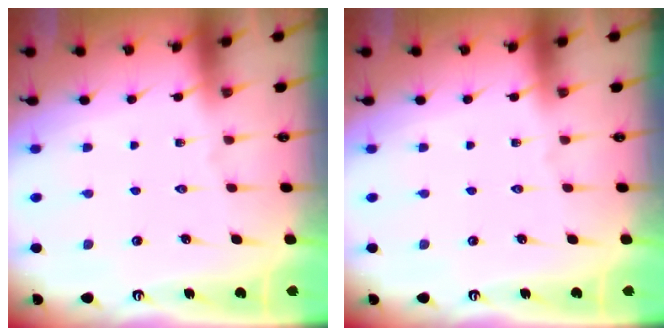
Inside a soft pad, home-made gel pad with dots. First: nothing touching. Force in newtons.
{"total": 0.0}